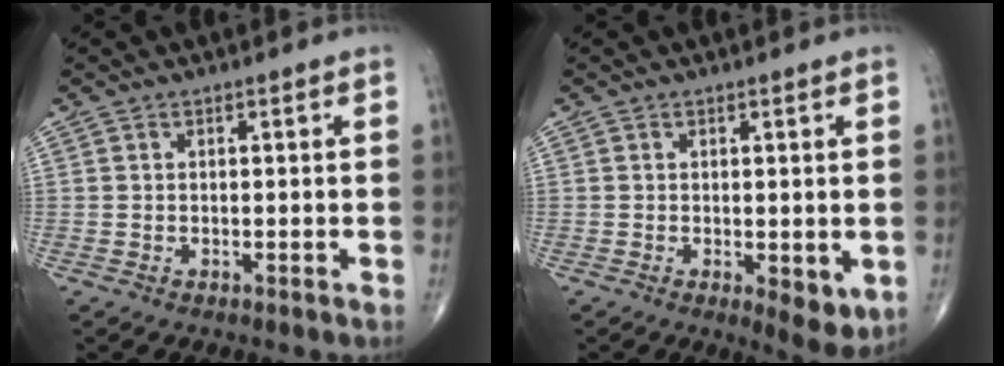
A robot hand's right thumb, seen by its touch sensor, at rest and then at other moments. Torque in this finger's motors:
{"motor_torque": [-0.17, 0.42, -0.05, -0.16, 0.03]}